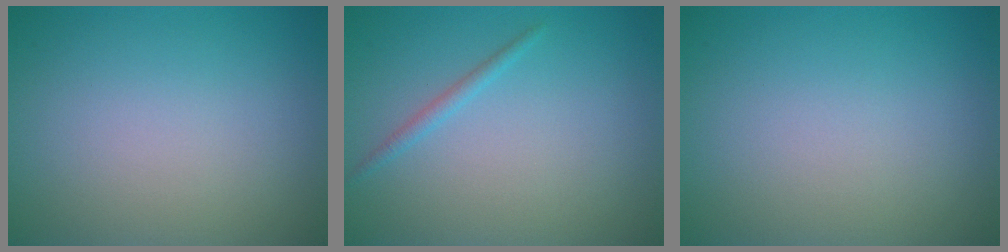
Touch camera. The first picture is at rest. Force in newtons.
{"total": 1.0, "press": 1.0, "slide": 0.0}
{"total": 0.0}